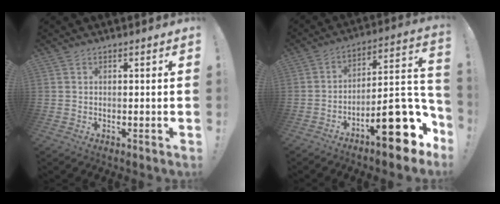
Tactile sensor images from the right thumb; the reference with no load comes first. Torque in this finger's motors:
{"motor_torque": [2.39, 2.41, 1.36, -1.41, 0.45]}